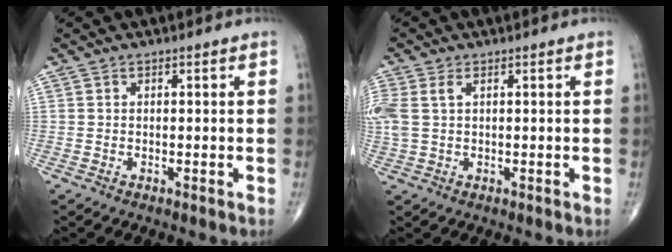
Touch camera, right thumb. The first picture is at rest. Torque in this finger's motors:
{"motor_torque": [0.51, -0.16, 0.78, 0.27, 0.16]}